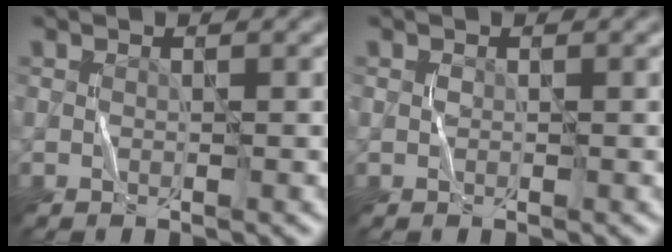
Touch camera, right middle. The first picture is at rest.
{"total": 0.0}